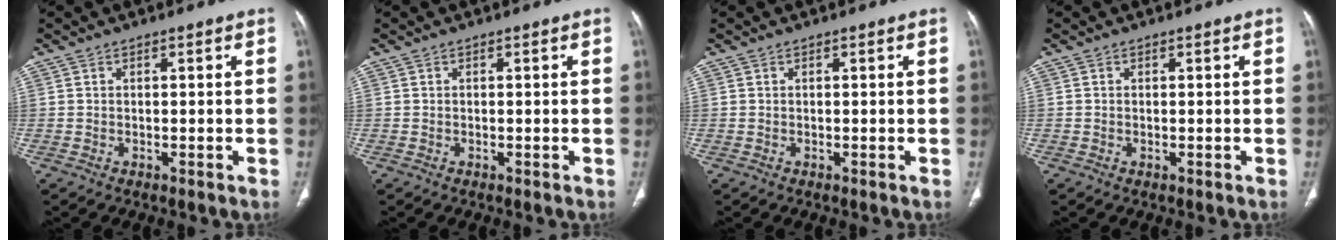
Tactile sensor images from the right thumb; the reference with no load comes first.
{"total": 0.0}
{"total": 0.0}
{"total": 0.0}